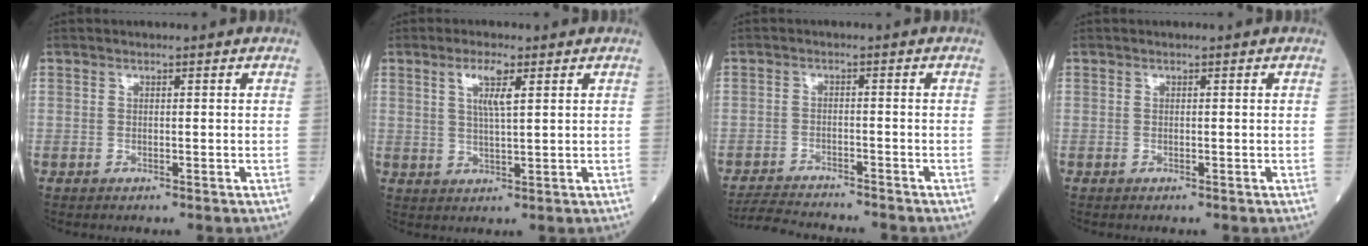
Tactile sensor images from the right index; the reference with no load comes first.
{"total": 4.3, "force": [1.9, 0.5, 3.9], "torque": [-0.075, 0.001, 0.035]}
{"total": 6.7, "force": [-6.5, 0.2, 1.3], "torque": [-0.019, -0.015, -0.112]}
{"total": 0.0}